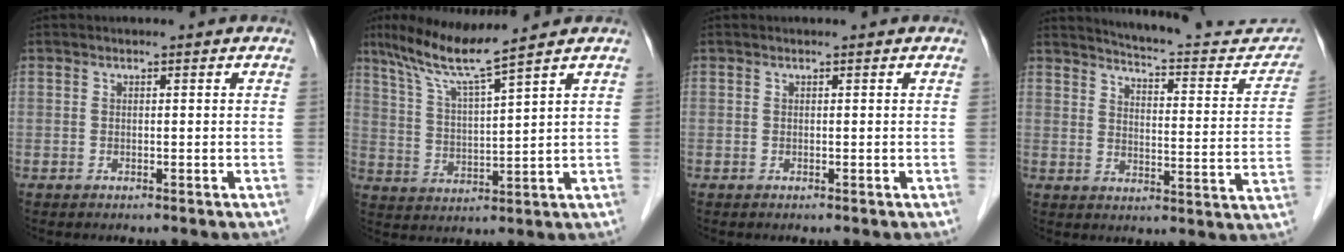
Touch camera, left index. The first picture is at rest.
{"total": 8.7, "force": [6.8, -1.5, 5.2], "torque": [-0.100, -0.002, 0.129]}
{"total": 0.0}
{"total": 18.8, "force": [17.8, 3.0, 5.4], "torque": [-0.058, -0.055, 0.209]}